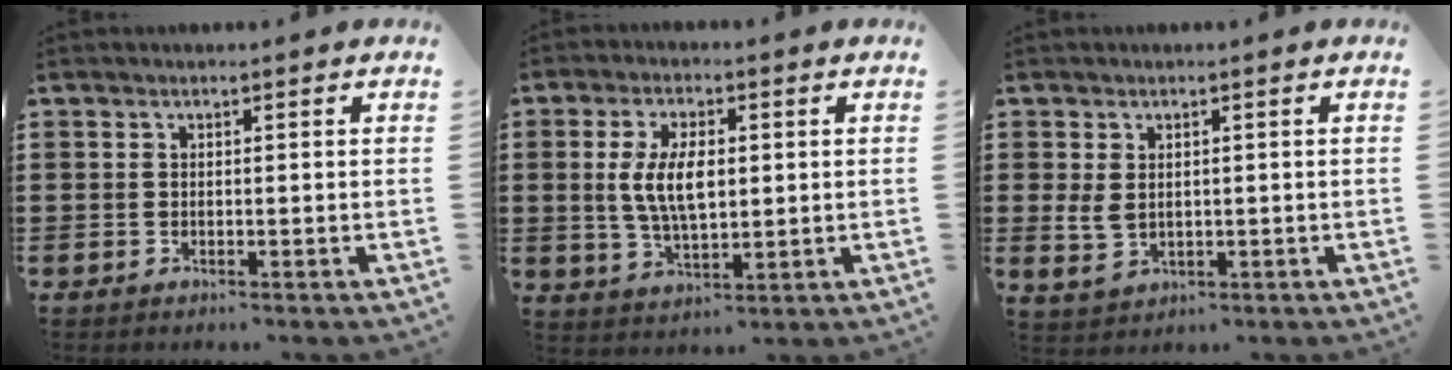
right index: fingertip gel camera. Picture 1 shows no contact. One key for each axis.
{"total": 7.5, "fx": 0.6, "fy": 3.5, "fz": 6.7, "tx": -0.134, "ty": 0.003, "tz": 0.005}
{"total": 2.8, "fx": 0.6, "fy": 2.0, "fz": 1.9, "tx": -0.051, "ty": 0.004, "tz": 0.010}